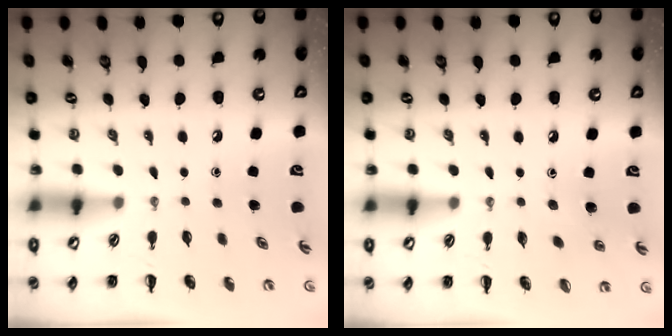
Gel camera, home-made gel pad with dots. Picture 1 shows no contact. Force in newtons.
{"total": 4.3, "press": 4.2, "slide": 1.2}